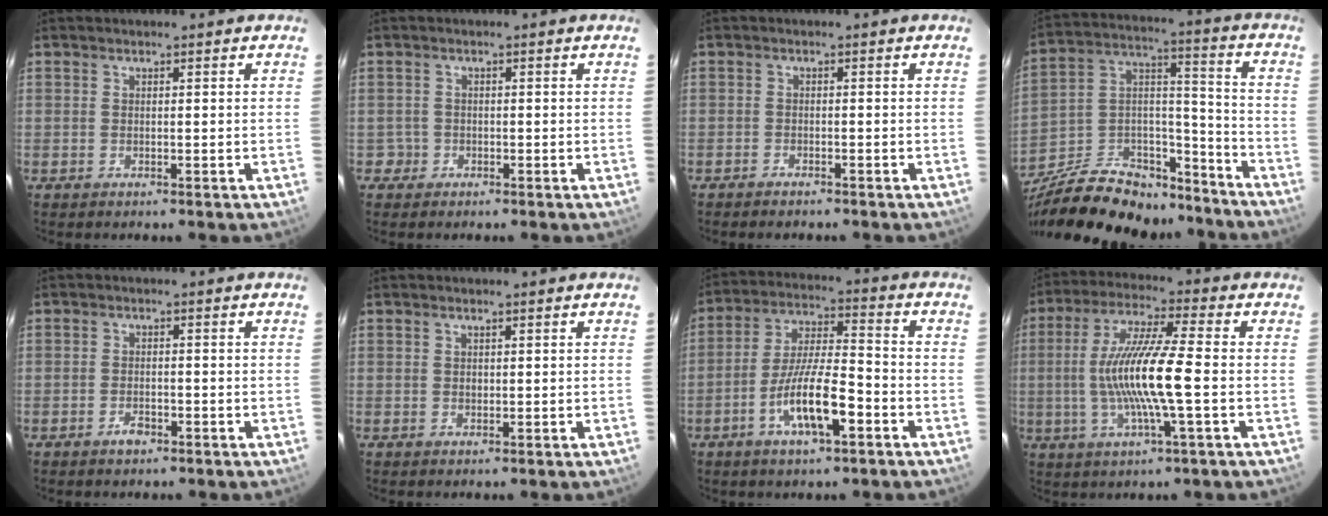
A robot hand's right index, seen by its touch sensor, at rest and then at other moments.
{"total": 1.6, "force": [-0.8, 1.4, -0.3], "torque": [0.007, 0.013, -0.011]}
{"total": 2.0, "force": [-1.9, 0.2, 0.6], "torque": [-0.023, -0.004, -0.034]}
{"total": 27.7, "force": [-21.0, 12.3, 13.4], "torque": [-0.275, 0.040, -0.313]}
{"total": 2.4, "force": [-1.6, 1.3, 1.3], "torque": [-0.026, 0.001, -0.027]}
{"total": 0.6, "force": [0.5, 0.3, 0.3], "torque": [-0.004, 0.002, 0.009]}
{"total": 11.7, "force": [-5.3, 2.6, 10.1], "torque": [-0.198, -0.004, -0.095]}
{"total": 13.8, "force": [-1.6, 0.3, 13.7], "torque": [-0.263, -0.002, -0.031]}